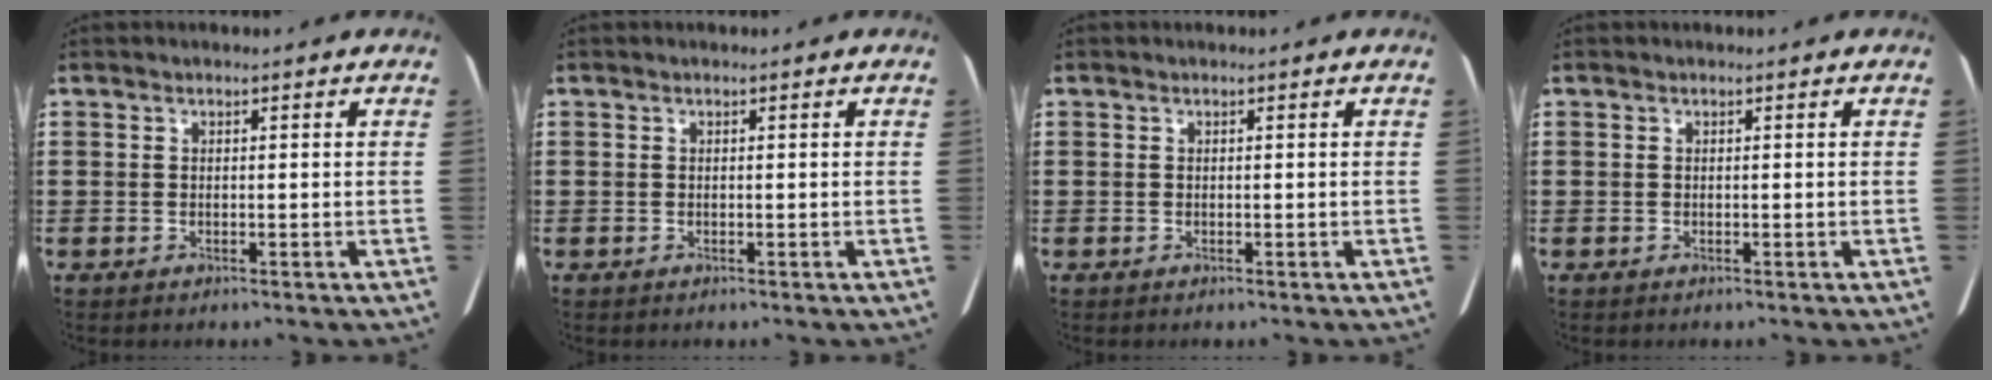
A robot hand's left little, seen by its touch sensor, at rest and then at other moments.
{"total": 0.0}
{"total": 0.0}
{"total": 0.0}